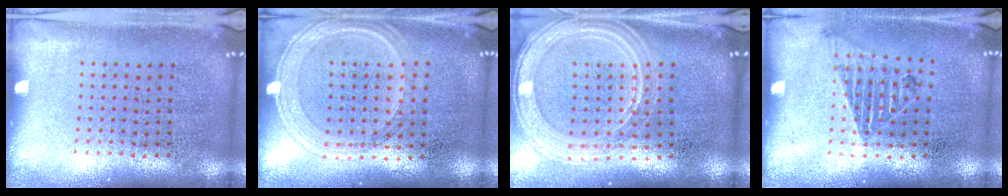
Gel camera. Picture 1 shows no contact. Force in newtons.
{"total": 1.2, "press": 1.1, "slide": 0.2}
{"total": 2.1, "press": 1.9, "slide": 0.9}
{"total": 1.0, "press": 1.0, "slide": 0.3}